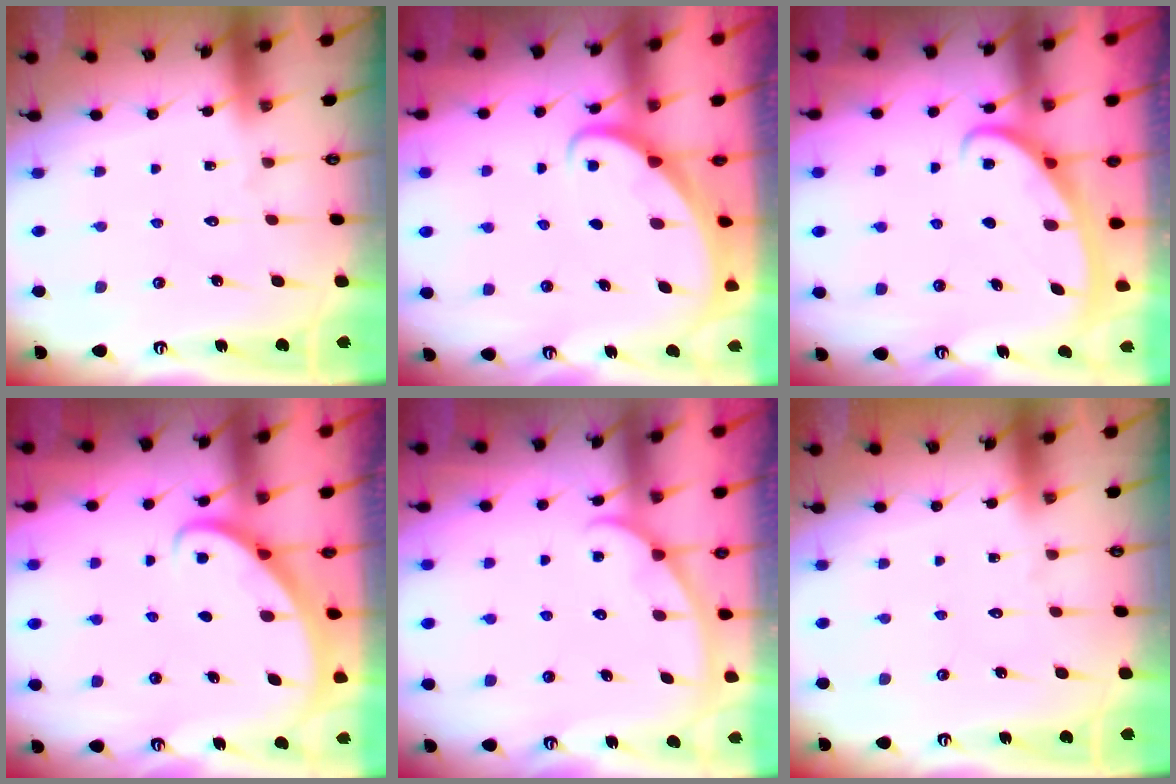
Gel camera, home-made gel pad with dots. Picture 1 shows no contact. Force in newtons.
{"total": 2.0, "press": 2.0, "slide": 0.2}
{"total": 2.6, "press": 2.6, "slide": 0.4}
{"total": 2.6, "press": 2.6, "slide": 0.2}
{"total": 1.9, "press": 1.9, "slide": 0.2}
{"total": 0.0}